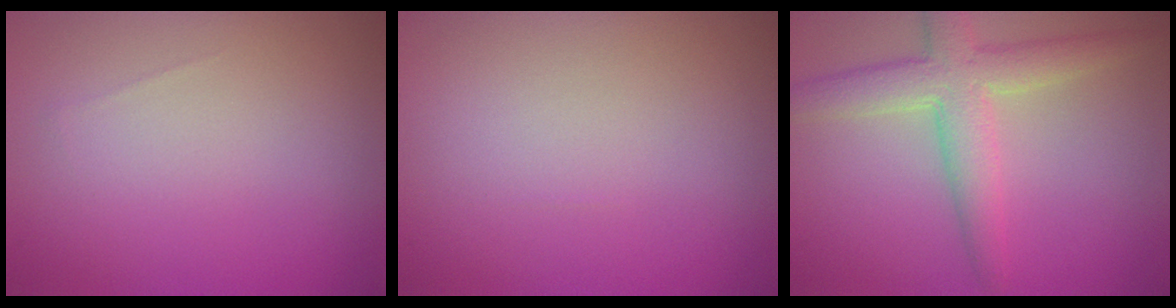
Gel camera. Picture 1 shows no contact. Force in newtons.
{"total": 0.0}
{"total": 4.8, "press": 4.8, "slide": 0.4}